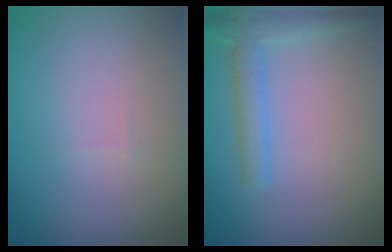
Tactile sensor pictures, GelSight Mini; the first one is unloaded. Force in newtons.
{"total": 2.6, "press": 2.6, "slide": 0.2}